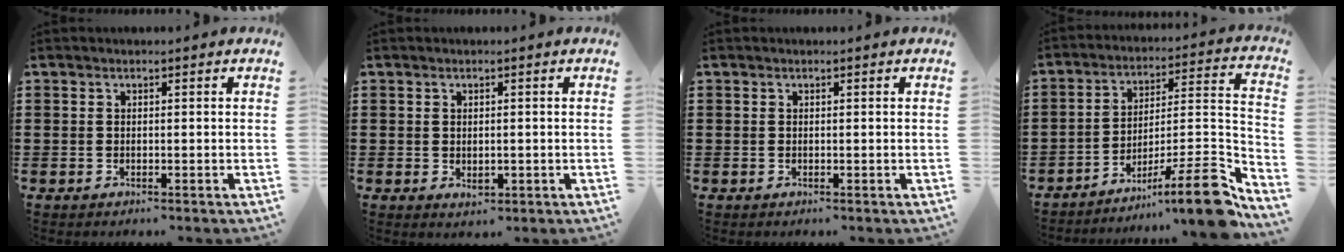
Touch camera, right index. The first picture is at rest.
{"total": 1.2, "force": [-0.1, 0.8, 1.0], "torque": [-0.019, 0.003, -0.003]}
{"total": 0.0}
{"total": 11.9, "force": [-8.4, 1.2, 8.3], "torque": [-0.110, 0.019, -0.156]}